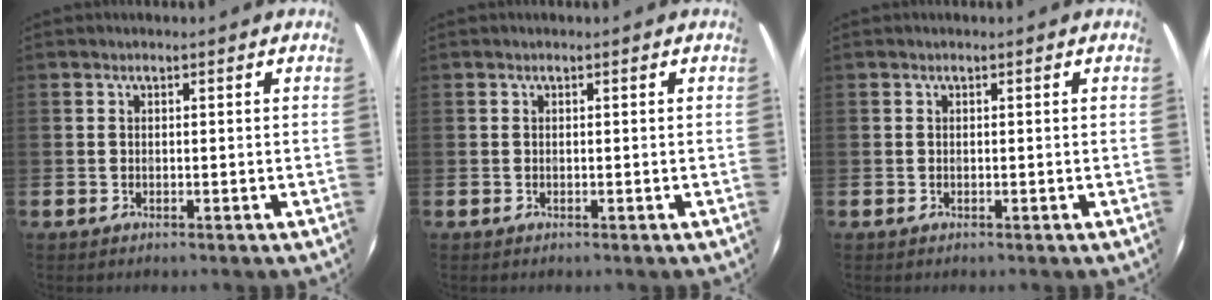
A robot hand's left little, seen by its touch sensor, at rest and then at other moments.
{"total": 0.0}
{"total": 0.0}